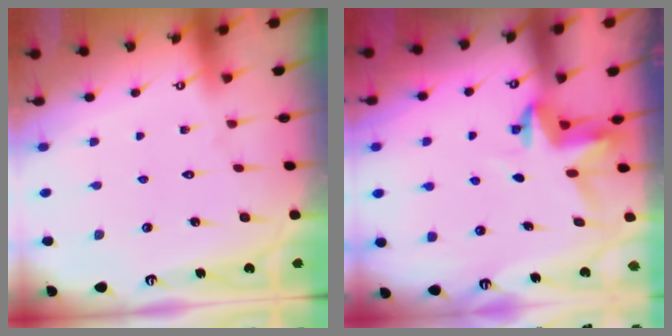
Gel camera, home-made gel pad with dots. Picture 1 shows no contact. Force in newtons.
{"total": 3.7, "press": 3.7, "slide": 0.3}